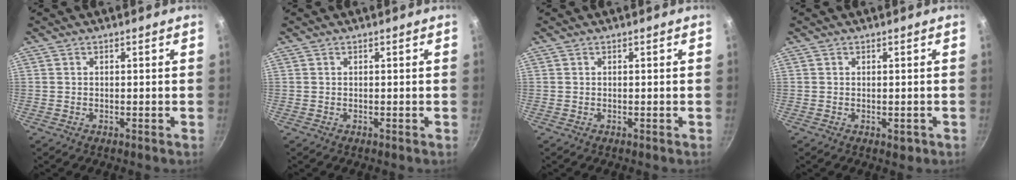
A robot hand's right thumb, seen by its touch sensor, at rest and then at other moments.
{"total": 0.0}
{"total": 0.0}
{"total": 1.7, "force": [-0.5, 1.0, 1.2], "torque": [-0.013, -0.002, -0.007]}